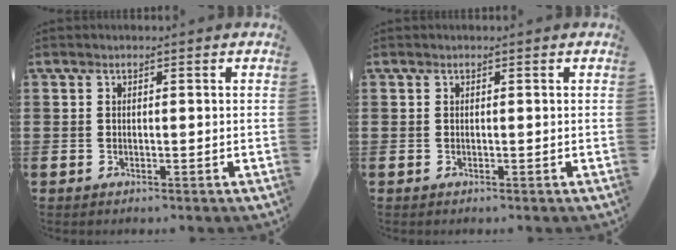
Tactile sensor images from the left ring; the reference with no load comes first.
{"total": 0.0}